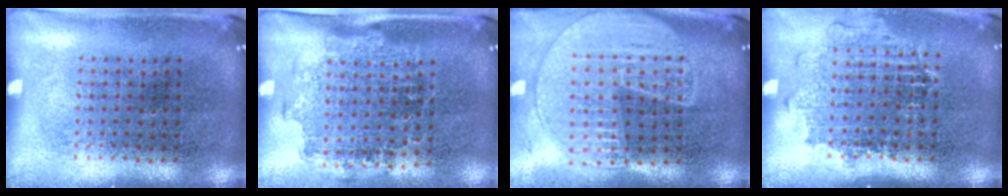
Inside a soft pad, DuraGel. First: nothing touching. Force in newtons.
{"total": 1.3, "press": 1.1, "slide": 0.7}
{"total": 1.8, "press": 1.7, "slide": 0.7}
{"total": 1.0, "press": 1.0, "slide": 0.4}